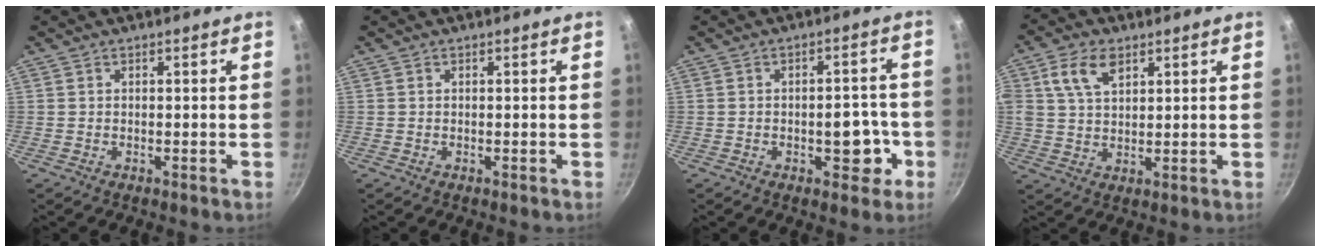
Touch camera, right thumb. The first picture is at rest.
{"total": 0.0}
{"total": 7.1, "force": [-2.2, 4.0, 5.4], "torque": [-0.033, 0.020, -0.027]}
{"total": 7.9, "force": [3.5, 4.8, 5.3], "torque": [-0.092, -0.004, 0.064]}